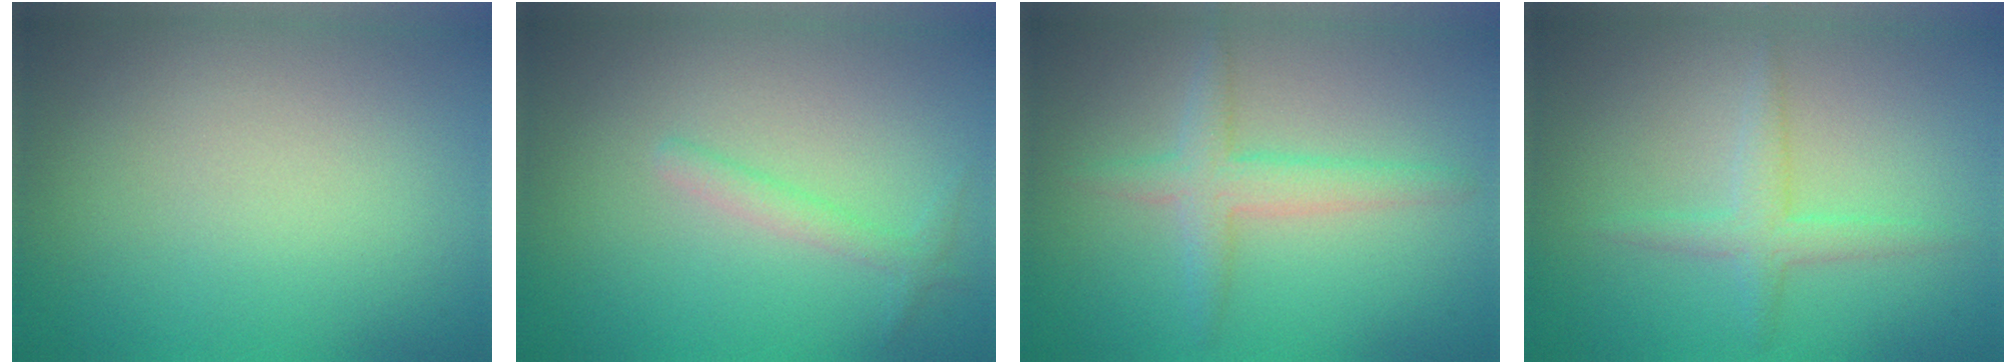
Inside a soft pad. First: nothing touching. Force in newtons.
{"total": 1.4, "press": 1.4, "slide": 0.1}
{"total": 2.7, "press": 2.7, "slide": 0.2}
{"total": 2.0, "press": 2.0, "slide": 0.1}